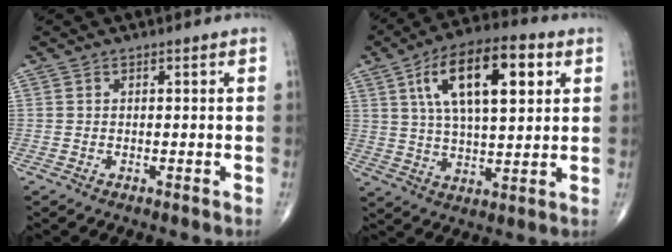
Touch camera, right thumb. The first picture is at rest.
{"total": 17.5, "force": [6.1, 7.3, 14.8], "torque": [-0.235, 0.001, 0.098]}